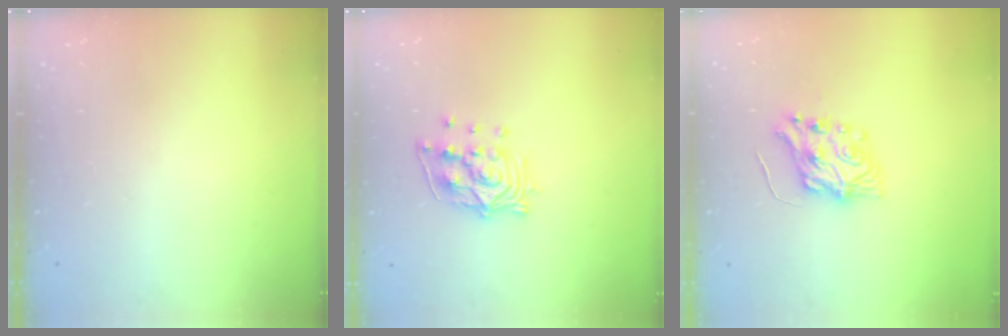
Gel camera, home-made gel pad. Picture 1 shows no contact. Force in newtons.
{"total": 11.7, "press": 11.6, "slide": 1.3}
{"total": 7.1, "press": 7.0, "slide": 0.7}